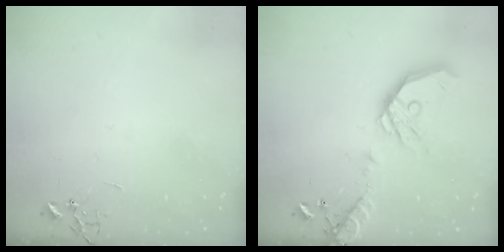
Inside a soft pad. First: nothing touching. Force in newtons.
{"total": 18.1, "press": 17.8, "slide": 3.3}